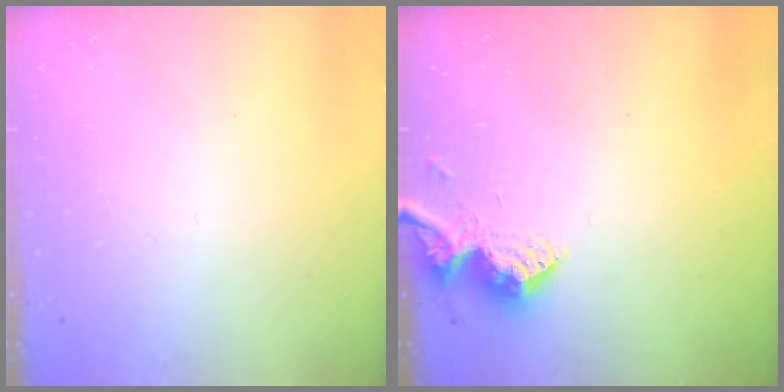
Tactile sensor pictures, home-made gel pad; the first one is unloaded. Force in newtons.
{"total": 9.2, "press": 9.2, "slide": 0.6}